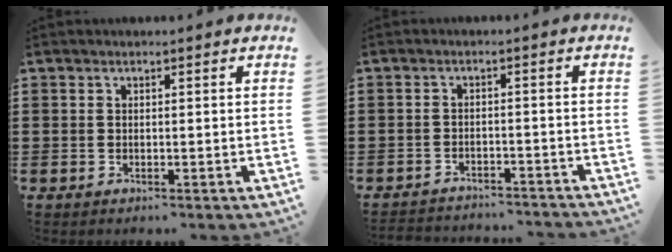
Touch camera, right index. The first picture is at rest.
{"total": 2.7, "force": [-2.7, 0.1, 0.0], "torque": [-0.006, -0.002, -0.058]}